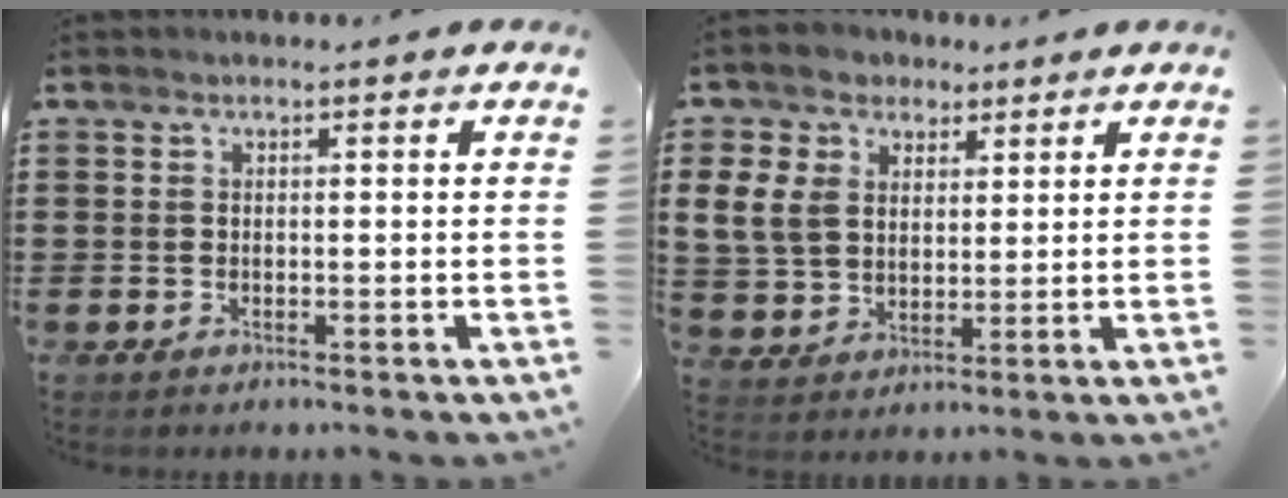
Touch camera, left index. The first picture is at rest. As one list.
[{"total": 7.1, "force": [3.1, 5.8, 2.7], "torque": [-0.093, 0.014, 0.058]}]